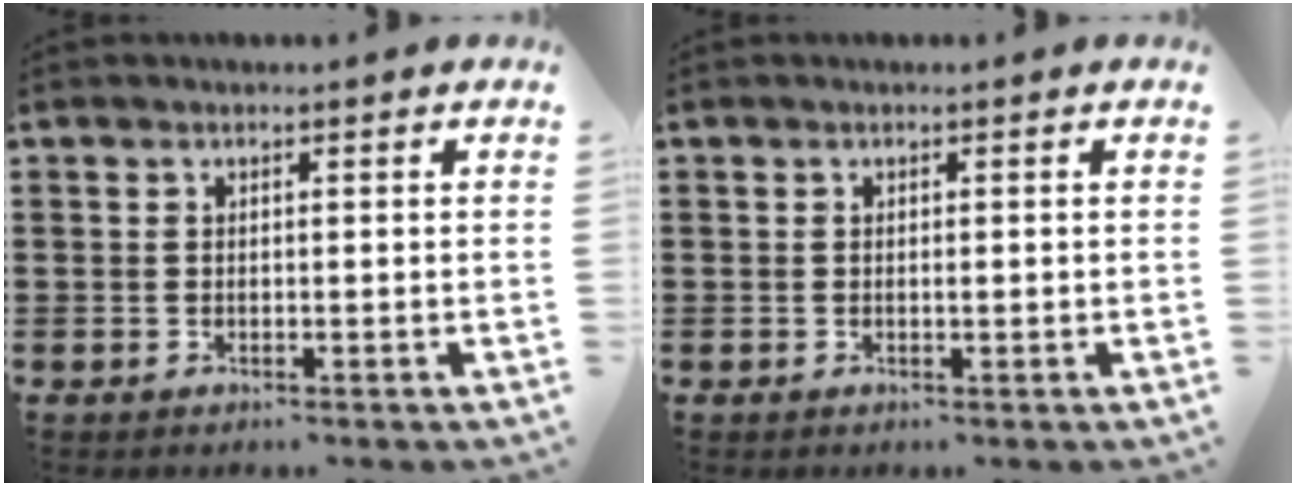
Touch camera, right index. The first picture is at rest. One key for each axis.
{"total": 0.7, "fx": 0.0, "fy": 0.2, "fz": 0.7, "tx": -0.014, "ty": -0.001, "tz": 0.000}